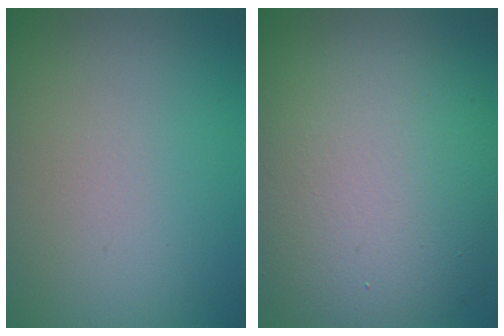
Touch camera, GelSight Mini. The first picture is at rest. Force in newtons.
{"total": 11.8, "press": 11.8, "slide": 0.9}